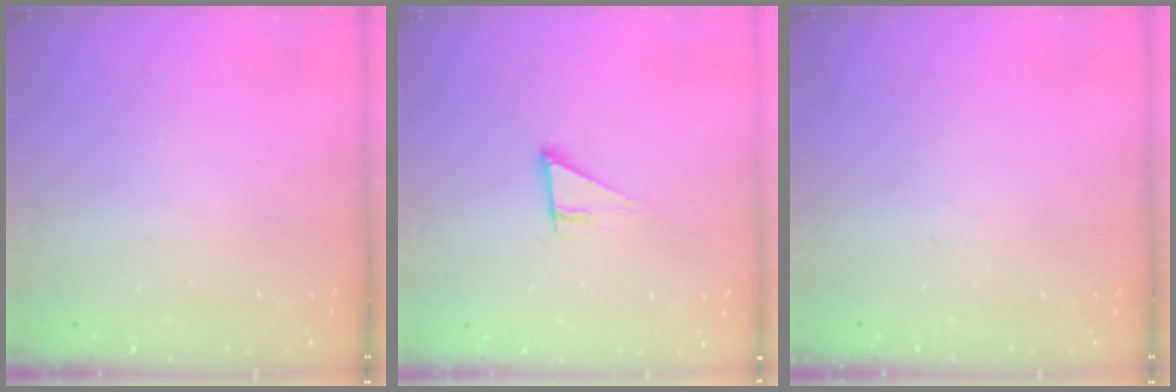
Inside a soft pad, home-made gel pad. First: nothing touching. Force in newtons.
{"total": 3.1, "press": 3.1, "slide": 0.2}
{"total": 0.0}